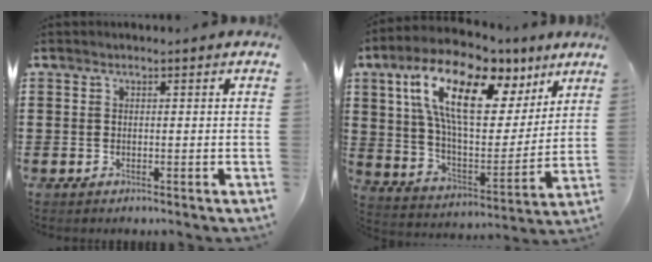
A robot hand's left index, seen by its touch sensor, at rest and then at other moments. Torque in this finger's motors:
{"motor_torque": [1.42, -0.72, 1.05, 0.21]}